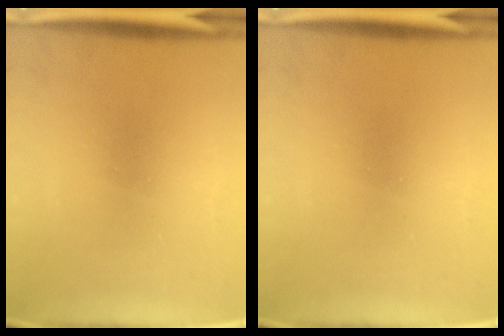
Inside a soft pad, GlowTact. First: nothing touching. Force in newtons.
{"total": 0.0}